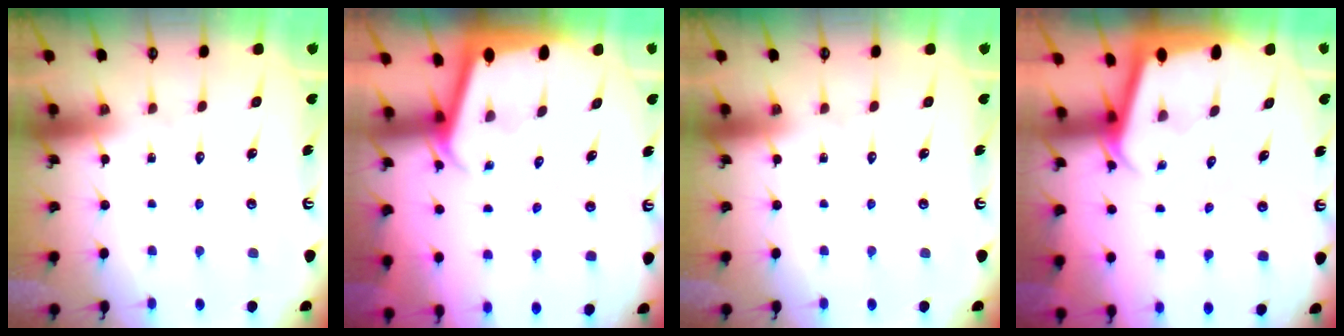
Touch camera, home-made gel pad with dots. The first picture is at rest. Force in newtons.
{"total": 2.2, "press": 2.2, "slide": 0.2}
{"total": 0.0}
{"total": 2.2, "press": 2.2, "slide": 0.1}